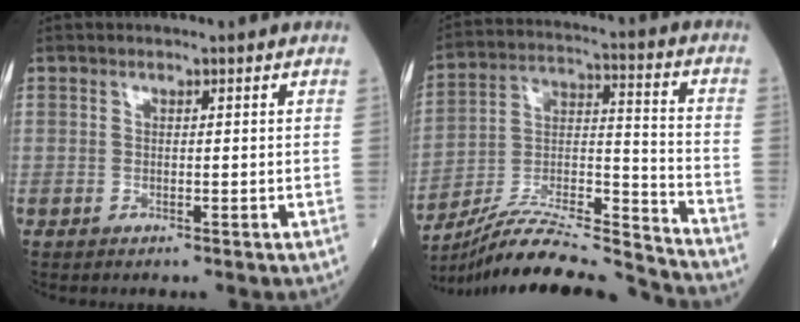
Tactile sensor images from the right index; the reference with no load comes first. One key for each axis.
{"total": 20.6, "fx": -19.6, "fy": 0.0, "fz": 6.3, "tx": -0.139, "ty": 0.005, "tz": -0.328}